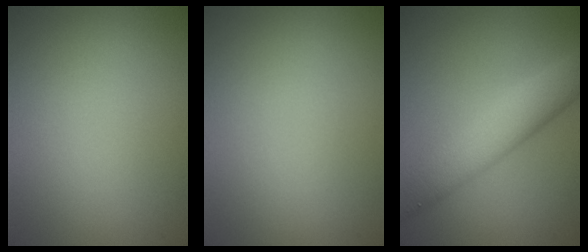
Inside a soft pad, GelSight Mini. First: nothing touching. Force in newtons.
{"total": 0.0}
{"total": 6.0, "press": 6.0, "slide": 0.1}